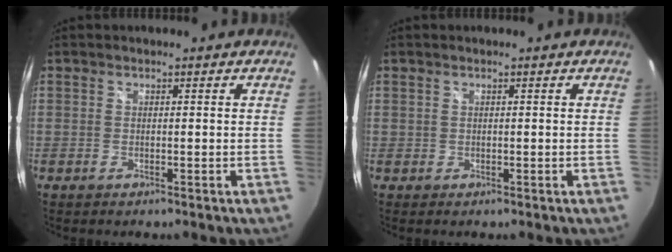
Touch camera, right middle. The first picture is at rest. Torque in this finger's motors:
{"motor_torque": [-0.07, -0.27, 0.01, 0.01]}